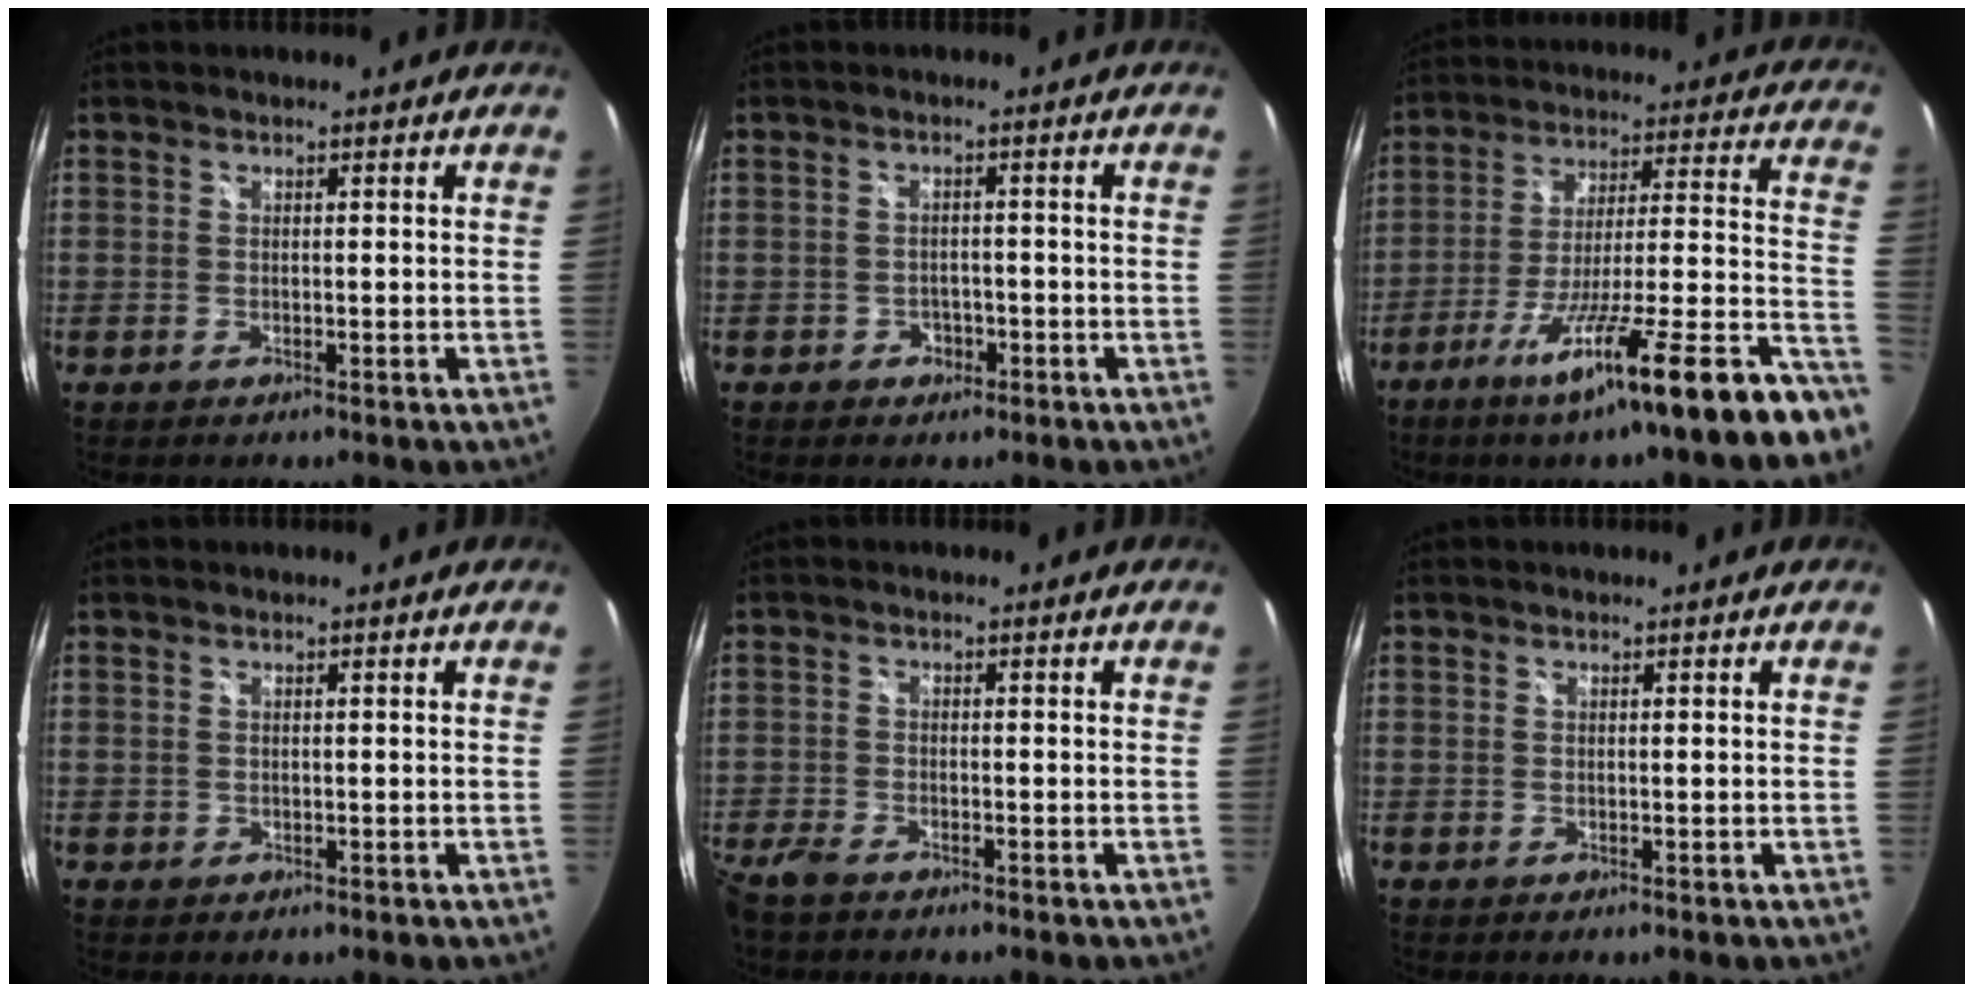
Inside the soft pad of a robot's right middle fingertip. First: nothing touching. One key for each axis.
{"total": 2.9, "fx": -1.5, "fy": 2.4, "fz": 0.6, "tx": -0.014, "ty": 0.003, "tz": -0.023}
{"total": 24.6, "fx": -17.2, "fy": -0.8, "fz": 17.6, "tx": -0.252, "ty": -0.047, "tz": -0.268}
{"total": 0.5, "fx": 0.0, "fy": 0.5, "fz": 0.1, "tx": 0.000, "ty": -0.001, "tz": 0.000}
{"total": 4.9, "fx": -3.9, "fy": 1.8, "fz": 2.3, "tx": -0.068, "ty": -0.017, "tz": -0.079}
{"total": 0.0}